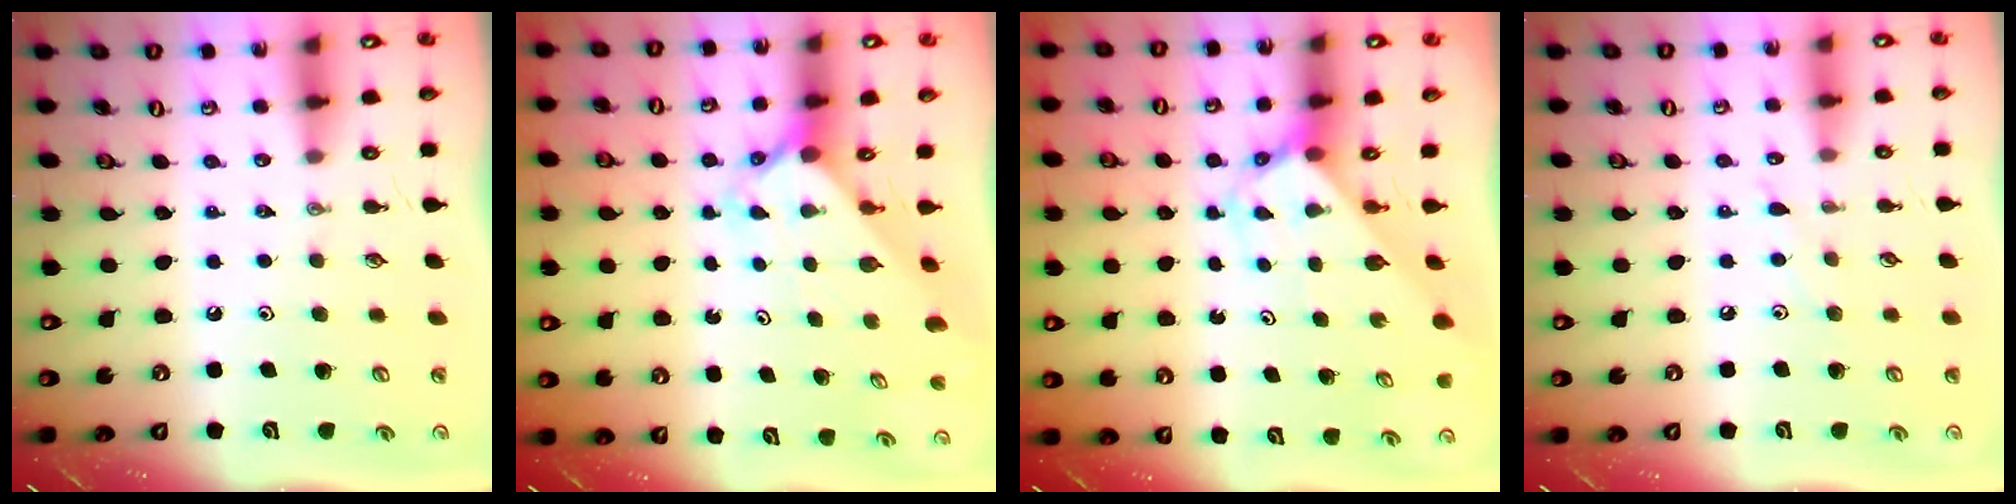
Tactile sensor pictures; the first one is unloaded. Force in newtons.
{"total": 2.3, "press": 2.3, "slide": 0.2}
{"total": 2.8, "press": 2.8, "slide": 0.2}
{"total": 4.3, "press": 4.3, "slide": 0.5}